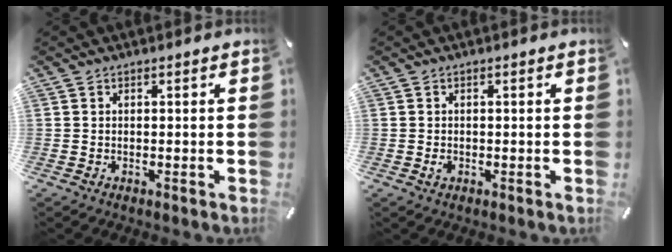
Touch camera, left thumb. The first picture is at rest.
{"total": 1.1, "force": [-0.2, 0.8, 0.7], "torque": [-0.014, 0.003, -0.004]}